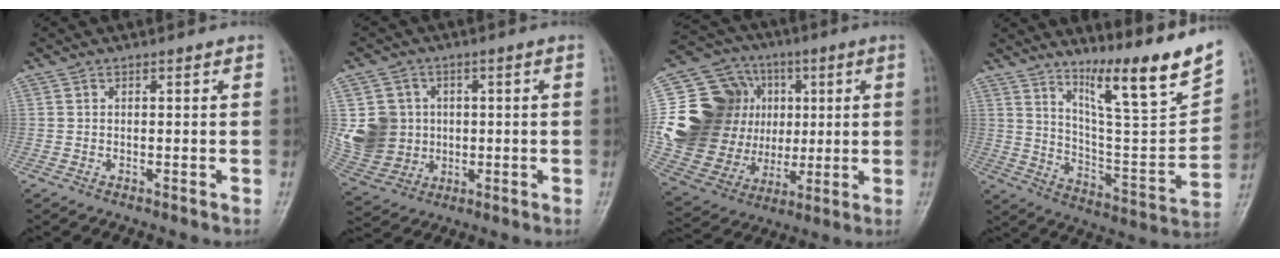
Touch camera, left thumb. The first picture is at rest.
{"total": 11.5, "force": [0.6, 10.5, 4.6], "torque": [-0.073, 0.005, 0.025]}
{"total": 24.8, "force": [2.4, 20.0, 14.5], "torque": [-0.247, 0.024, 0.061]}
{"total": 17.4, "force": [12.9, 1.0, 11.7], "torque": [-0.156, -0.090, 0.223]}